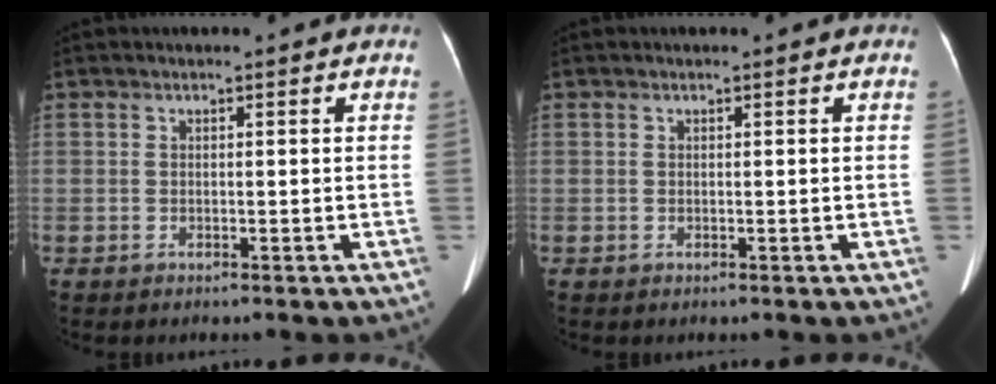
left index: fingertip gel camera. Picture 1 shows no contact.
{"total": 0.0}